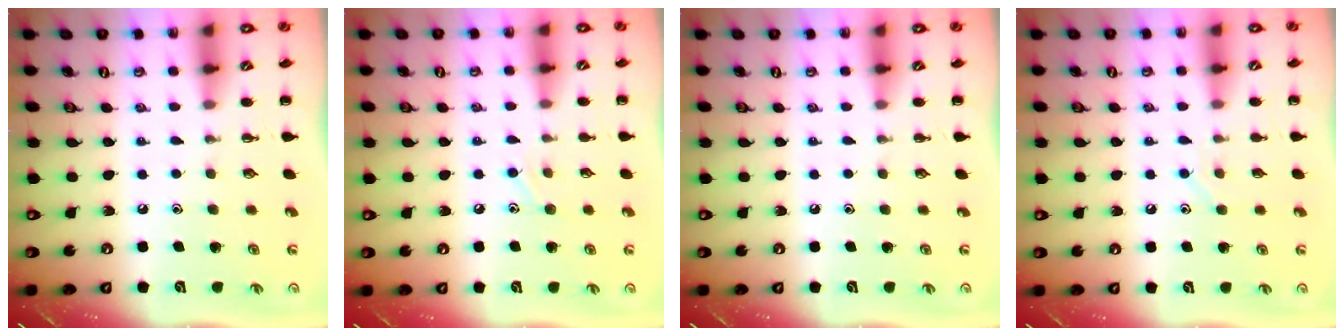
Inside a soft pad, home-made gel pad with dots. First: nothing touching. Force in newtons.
{"total": 7.5, "press": 7.3, "slide": 2.1}
{"total": 0.0}
{"total": 5.6, "press": 5.5, "slide": 1.1}